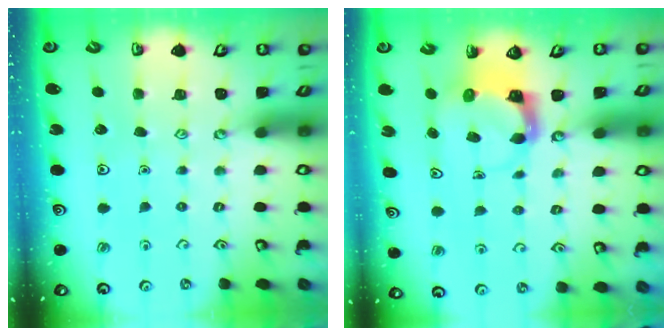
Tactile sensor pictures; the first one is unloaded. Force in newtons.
{"total": 3.8, "press": 3.8, "slide": 0.3}